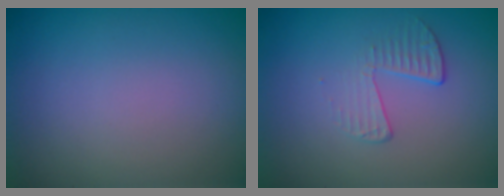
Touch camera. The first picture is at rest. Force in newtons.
{"total": 1.9, "press": 0.7, "slide": 1.8}